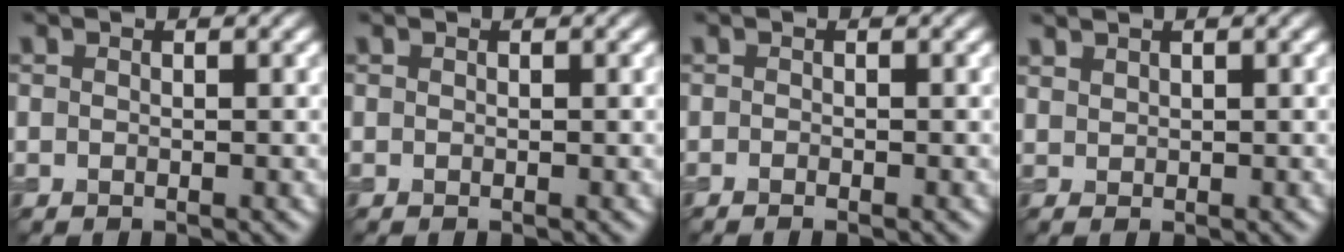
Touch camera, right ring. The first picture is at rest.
{"total": 0.0}
{"total": 0.6, "force": [-0.4, 0.1, 0.5], "torque": [-0.009, -0.003, -0.006]}
{"total": 0.9, "force": [0.8, 0.2, 0.2], "torque": [-0.009, -0.001, 0.022]}